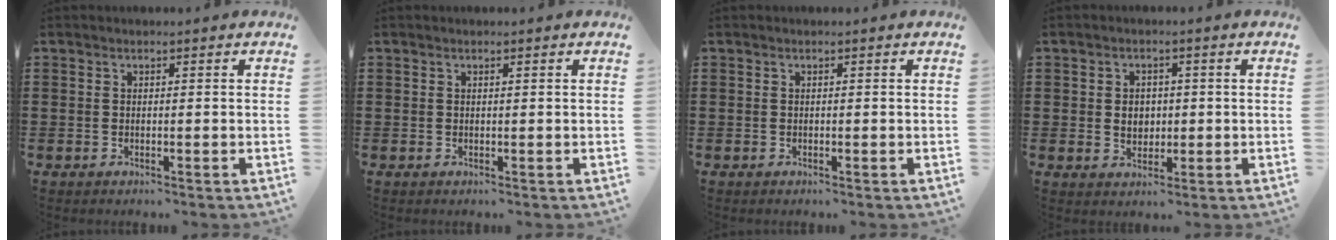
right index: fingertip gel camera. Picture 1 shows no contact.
{"total": 0.0}
{"total": 0.0}
{"total": 3.3, "force": [0.0, 2.6, 2.0], "torque": [-0.038, 0.005, -0.004]}